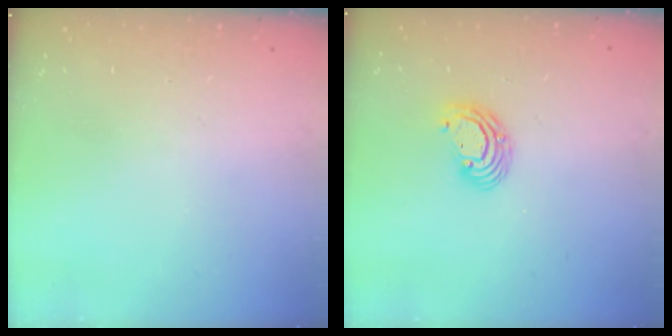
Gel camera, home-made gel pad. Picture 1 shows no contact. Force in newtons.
{"total": 6.5, "press": 6.5, "slide": 0.2}